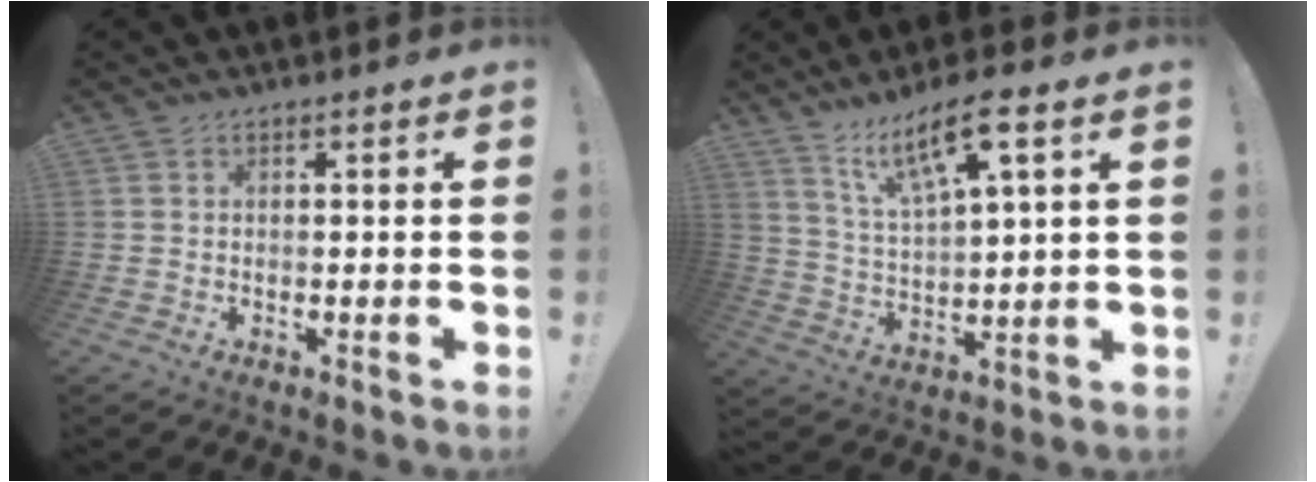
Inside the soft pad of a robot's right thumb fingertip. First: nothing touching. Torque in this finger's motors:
{"motor_torque": [1.33, 1.34, 0.13, 0.29, 0.23]}